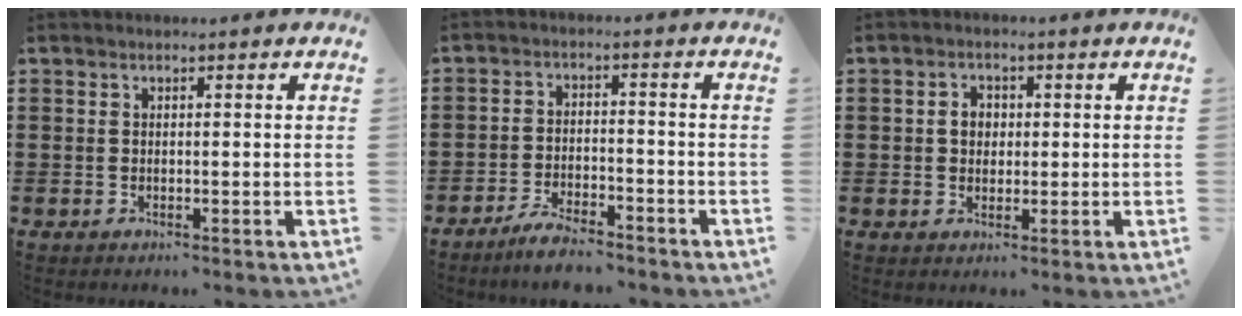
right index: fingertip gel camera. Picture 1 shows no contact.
{"total": 4.4, "force": [-4.2, 0.3, 1.4], "torque": [-0.033, 0.002, -0.084]}
{"total": 2.5, "force": [0.2, 2.1, 1.5], "torque": [-0.035, 0.009, 0.002]}